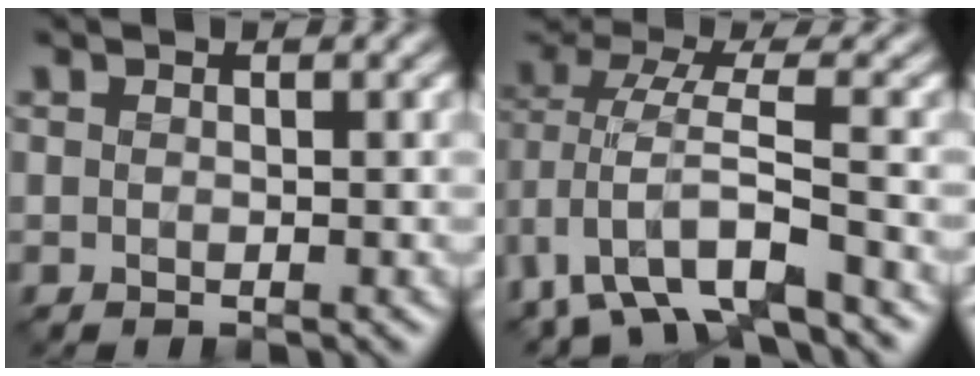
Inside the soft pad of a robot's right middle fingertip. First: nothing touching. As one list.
[{"total": 5.9, "force": [-3.4, 2.6, 4.1], "torque": [-0.075, -0.008, -0.063]}]